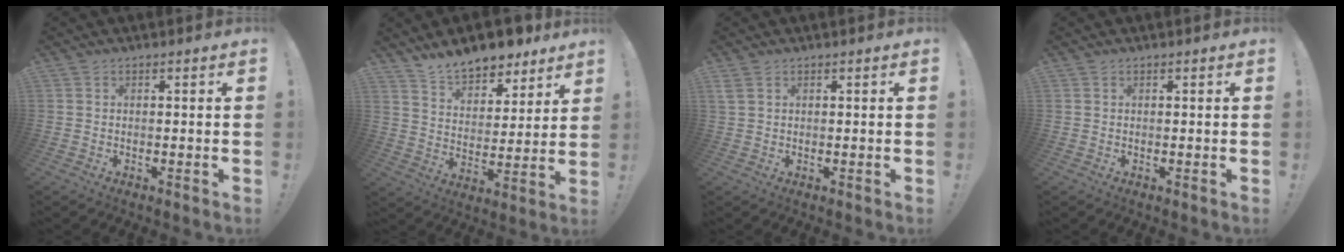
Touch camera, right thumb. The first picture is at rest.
{"total": 12.1, "force": [10.8, 4.5, 3.3], "torque": [-0.068, -0.081, 0.198]}
{"total": 2.0, "force": [1.1, 1.2, 1.2], "torque": [-0.028, 0.003, 0.022]}
{"total": 0.0}